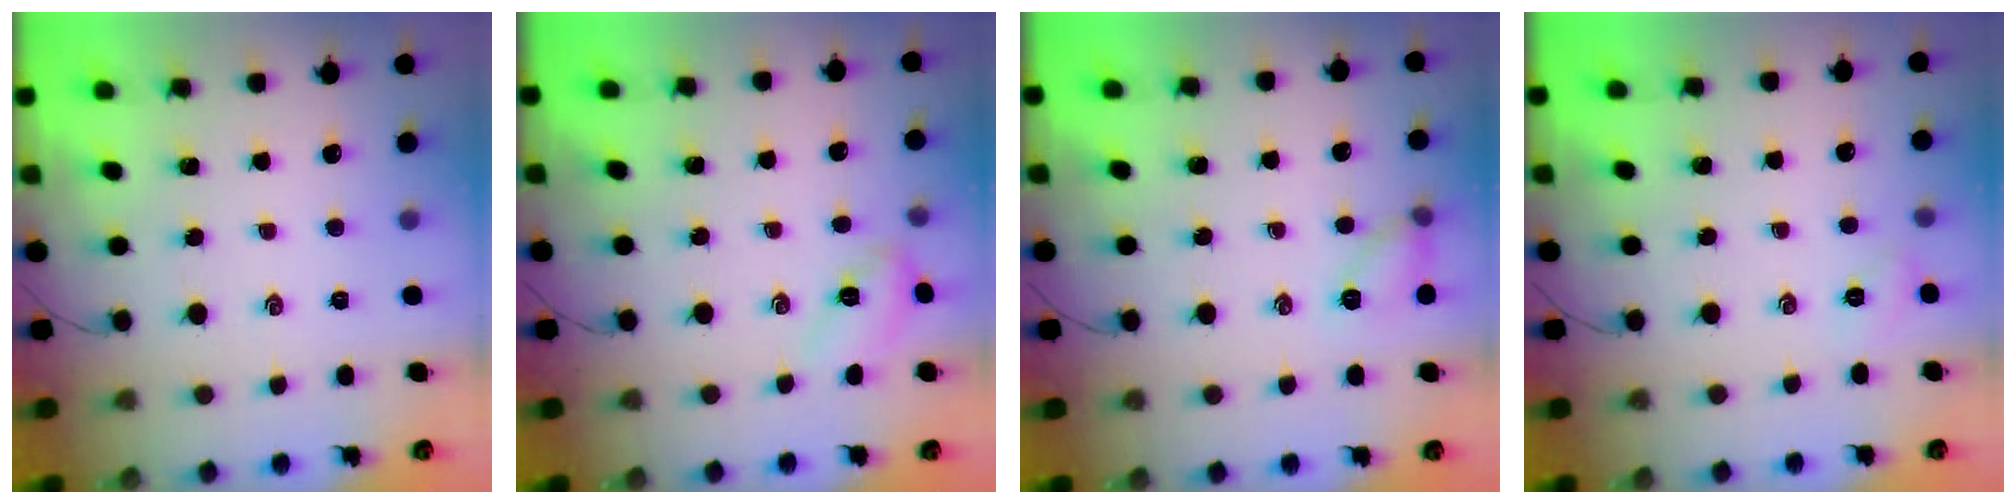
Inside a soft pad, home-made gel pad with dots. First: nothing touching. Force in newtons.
{"total": 4.5, "press": 4.4, "slide": 0.9}
{"total": 7.8, "press": 7.7, "slide": 0.6}
{"total": 2.0, "press": 1.9, "slide": 0.6}